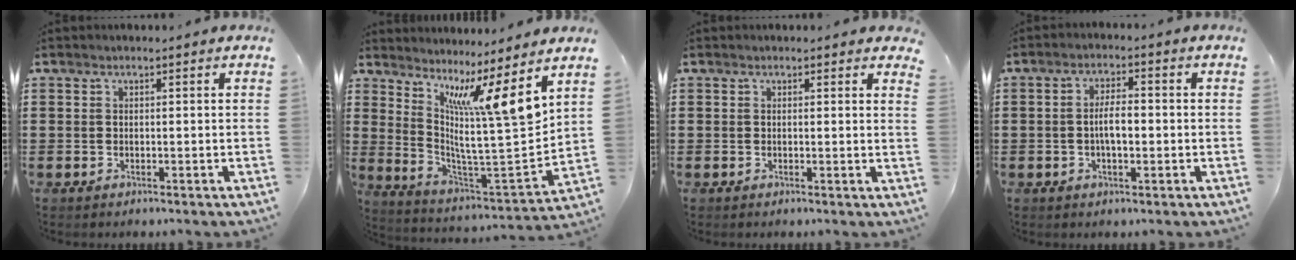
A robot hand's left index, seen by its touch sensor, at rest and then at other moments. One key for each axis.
{"total": 11.0, "fx": 6.8, "fy": -0.4, "fz": 8.6, "tx": -0.163, "ty": -0.063, "tz": 0.099}
{"total": 0.8, "fx": 0.6, "fy": 0.2, "fz": 0.5, "tx": -0.003, "ty": -0.002, "tz": 0.010}
{"total": 4.4, "fx": -0.5, "fy": 1.4, "fz": 4.2, "tx": -0.081, "ty": 0.002, "tz": -0.012}